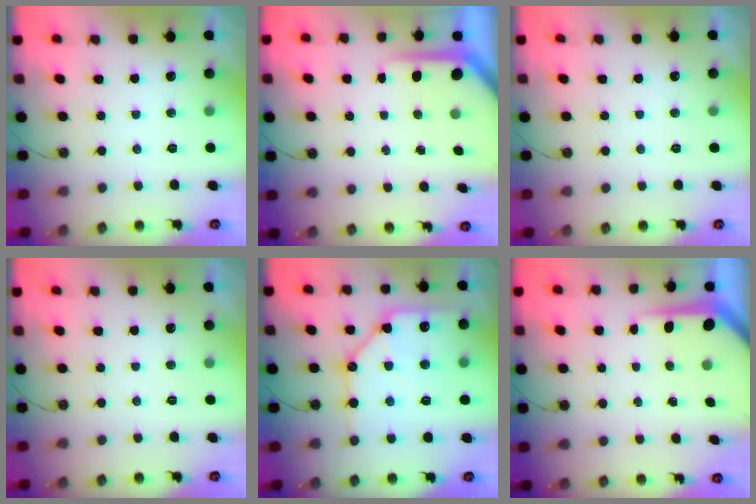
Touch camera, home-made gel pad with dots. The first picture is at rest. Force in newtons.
{"total": 6.0, "press": 5.9, "slide": 0.5}
{"total": 0.0}
{"total": 0.0}
{"total": 13.9, "press": 13.8, "slide": 1.5}
{"total": 5.3, "press": 5.3, "slide": 0.4}